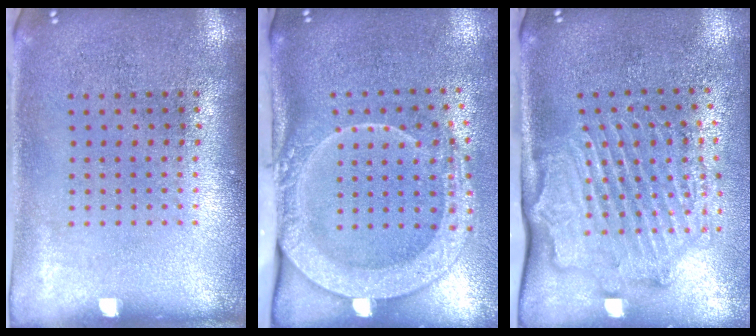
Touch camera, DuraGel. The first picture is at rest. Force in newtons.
{"total": 2.8, "press": 2.1, "slide": 1.9}
{"total": 2.1, "press": 2.0, "slide": 0.4}